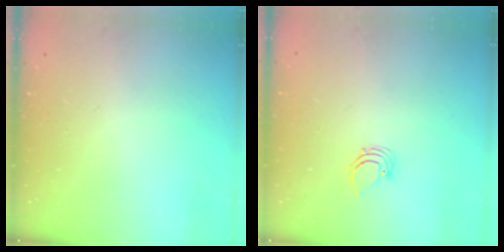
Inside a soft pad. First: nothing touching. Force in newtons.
{"total": 2.2, "press": 2.2, "slide": 0.2}